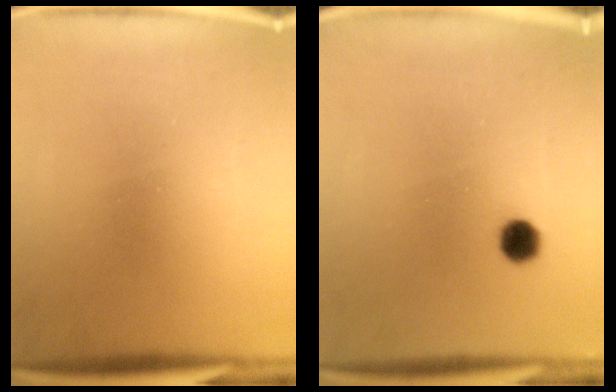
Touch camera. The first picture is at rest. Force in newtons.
{"total": 3.1}